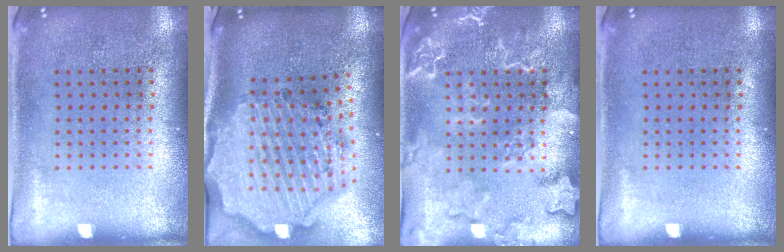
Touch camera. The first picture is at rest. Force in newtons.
{"total": 3.1, "press": 2.6, "slide": 1.6}
{"total": 2.5, "press": 2.5, "slide": 0.4}
{"total": 0.0}